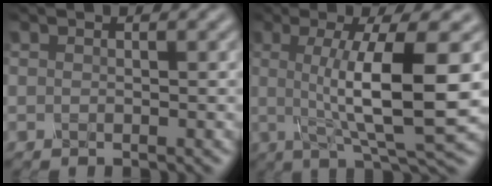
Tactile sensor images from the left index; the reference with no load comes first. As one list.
[{"total": 9.6, "force": [0.4, 2.1, 9.4], "torque": [-0.126, -0.004, 0.008]}]